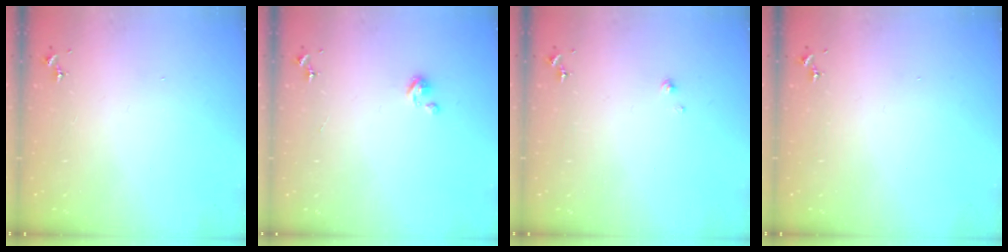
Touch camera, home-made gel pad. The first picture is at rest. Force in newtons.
{"total": 3.3, "press": 3.3, "slide": 0.3}
{"total": 1.4, "press": 1.4, "slide": 0.1}
{"total": 0.0}